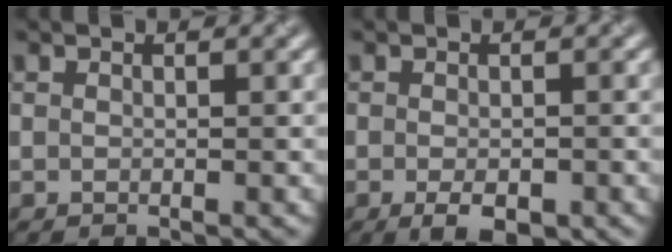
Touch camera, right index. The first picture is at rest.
{"total": 3.0, "force": [-1.3, 1.2, 2.4], "torque": [-0.038, -0.008, -0.017]}